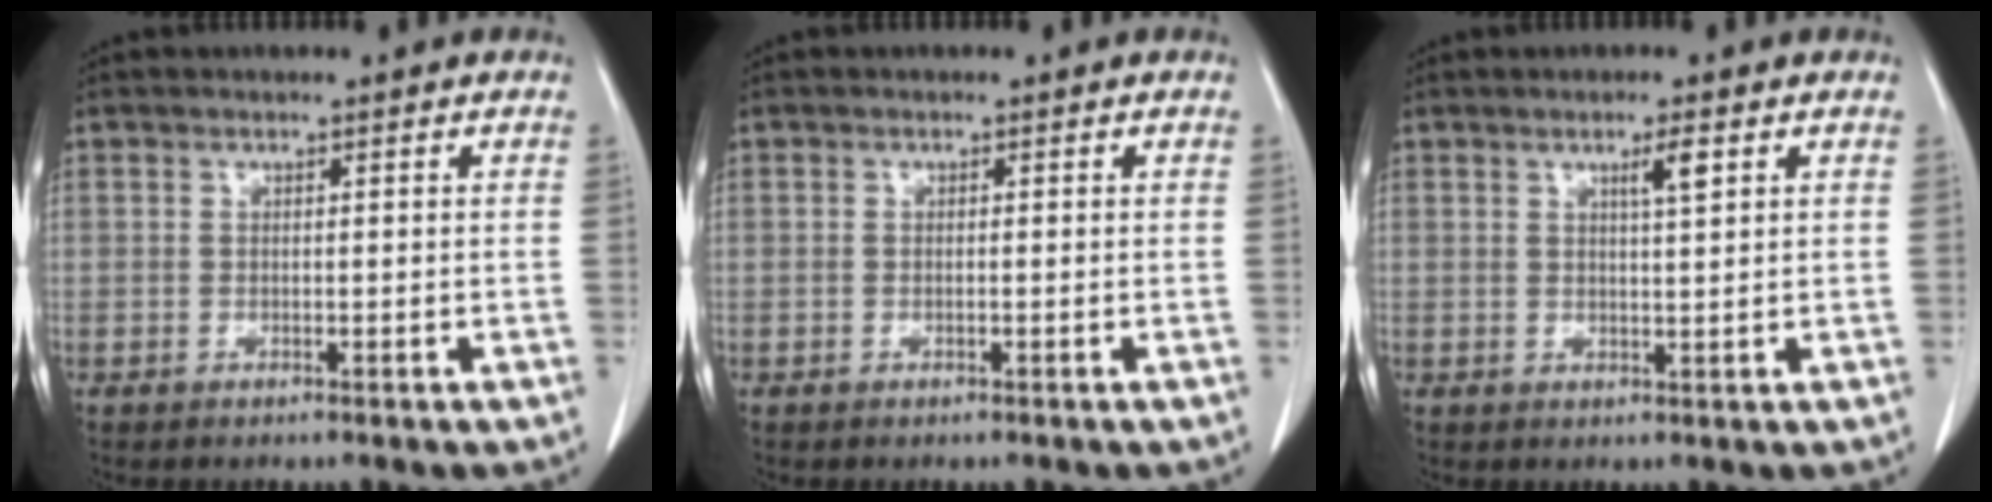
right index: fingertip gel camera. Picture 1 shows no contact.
{"total": 0.0}
{"total": 2.6, "force": [1.3, 0.0, 2.3], "torque": [-0.042, -0.001, 0.022]}